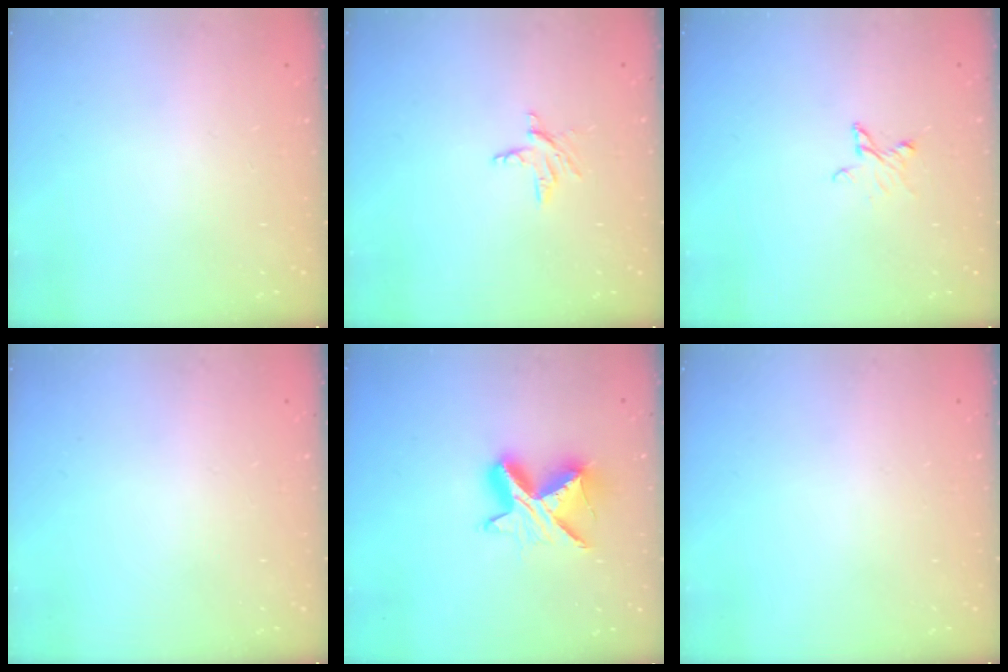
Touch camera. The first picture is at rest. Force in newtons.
{"total": 3.4, "press": 3.4, "slide": 0.4}
{"total": 4.0, "press": 4.0, "slide": 0.4}
{"total": 0.0}
{"total": 10.6, "press": 10.6, "slide": 0.7}
{"total": 0.0}